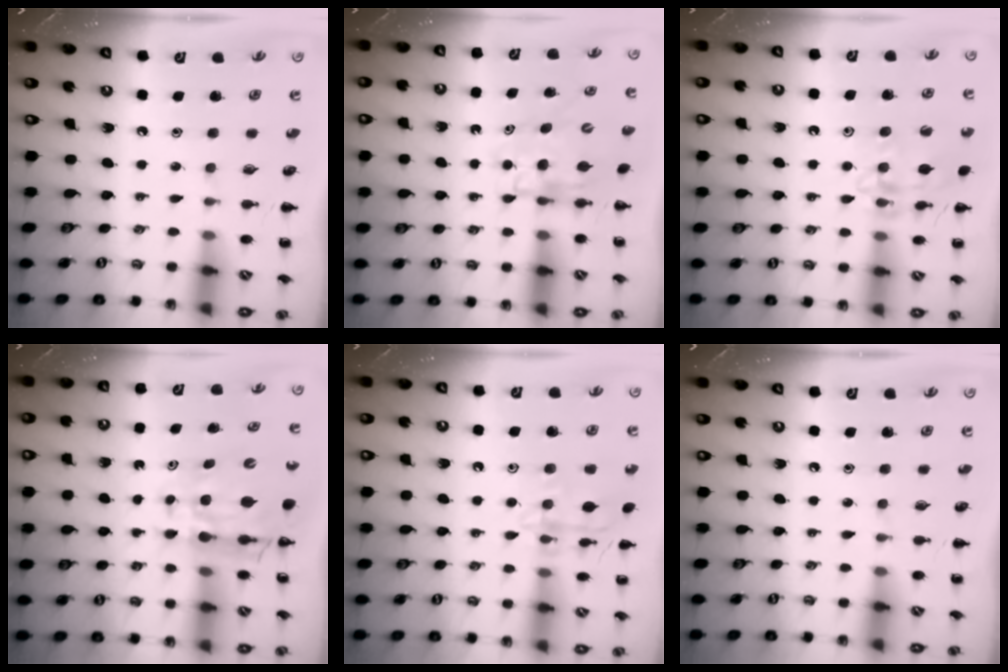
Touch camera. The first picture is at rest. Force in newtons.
{"total": 5.3, "press": 5.3, "slide": 0.2}
{"total": 13.7, "press": 13.6, "slide": 1.1}
{"total": 9.3, "press": 8.9, "slide": 2.8}
{"total": 12.5, "press": 12.5, "slide": 0.6}
{"total": 0.0}